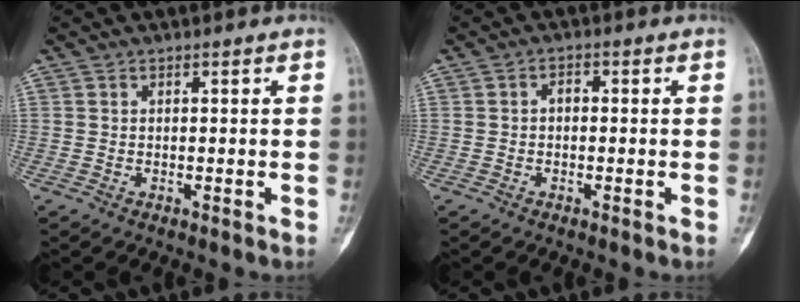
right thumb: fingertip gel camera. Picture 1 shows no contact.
{"total": 1.6, "force": [-0.2, 1.1, 1.1], "torque": [-0.011, 0.009, -0.008]}